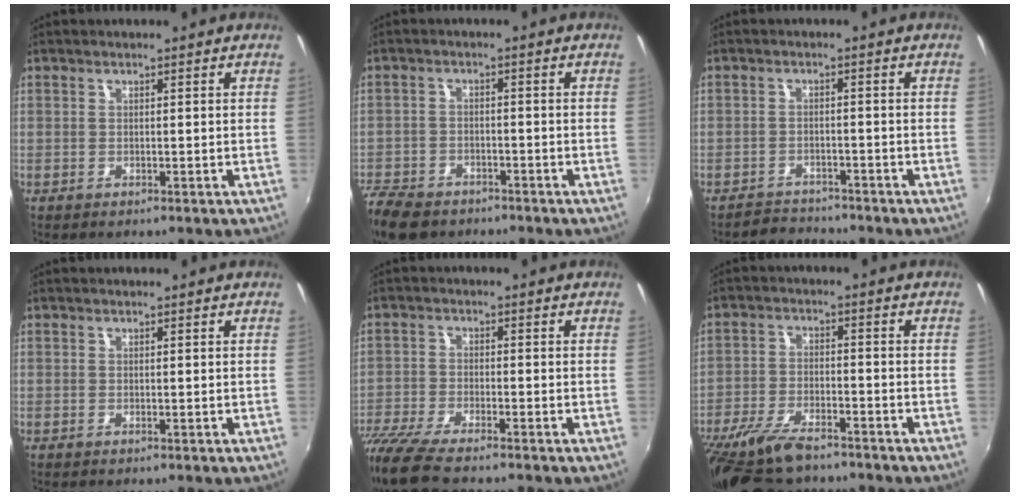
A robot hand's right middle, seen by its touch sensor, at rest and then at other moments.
{"total": 11.2, "force": [-8.2, 6.1, 4.4], "torque": [-0.138, -0.020, -0.149]}
{"total": 4.0, "force": [-3.7, 1.4, -0.2], "torque": [-0.013, 0.006, -0.065]}
{"total": 0.0}
{"total": 11.3, "force": [-9.3, 2.1, 6.0], "torque": [-0.147, -0.044, -0.176]}
{"total": 14.0, "force": [-11.2, 4.7, 7.0], "torque": [-0.162, -0.029, -0.205]}